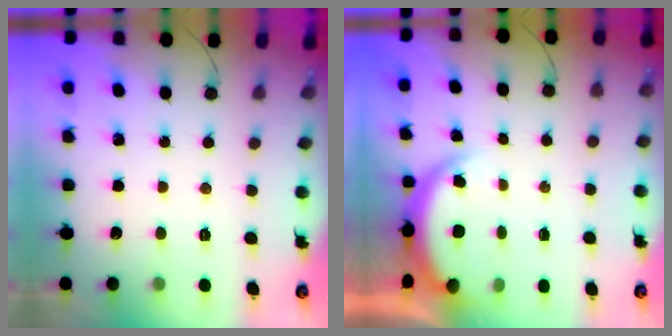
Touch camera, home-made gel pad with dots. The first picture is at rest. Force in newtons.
{"total": 4.9, "press": 4.8, "slide": 0.8}